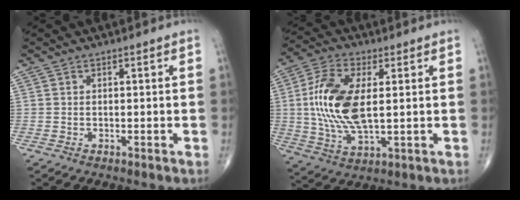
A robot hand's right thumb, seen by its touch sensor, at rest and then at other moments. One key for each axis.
{"total": 14.6, "fx": 1.4, "fy": 6.7, "fz": 12.9, "tx": -0.271, "ty": -0.006, "tz": 0.028}